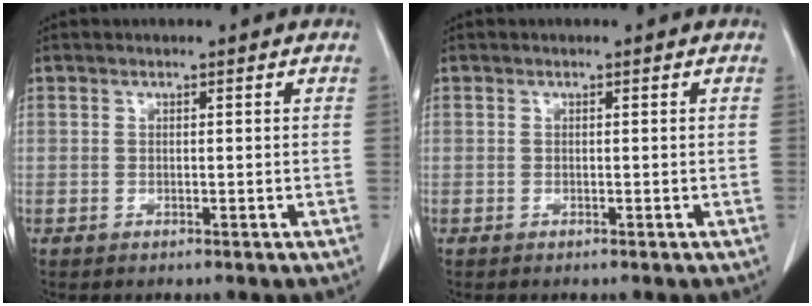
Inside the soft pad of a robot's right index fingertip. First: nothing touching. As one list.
[{"total": 0.0}]